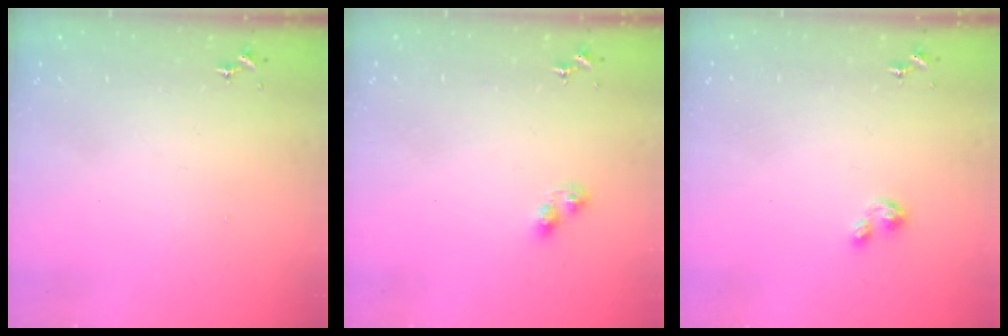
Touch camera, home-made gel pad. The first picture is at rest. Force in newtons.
{"total": 3.3, "press": 3.3, "slide": 0.4}
{"total": 3.6, "press": 3.5, "slide": 0.4}